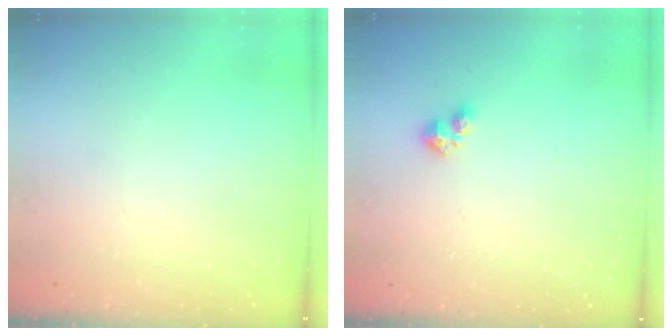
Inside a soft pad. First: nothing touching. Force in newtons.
{"total": 3.3, "press": 3.3, "slide": 0.4}